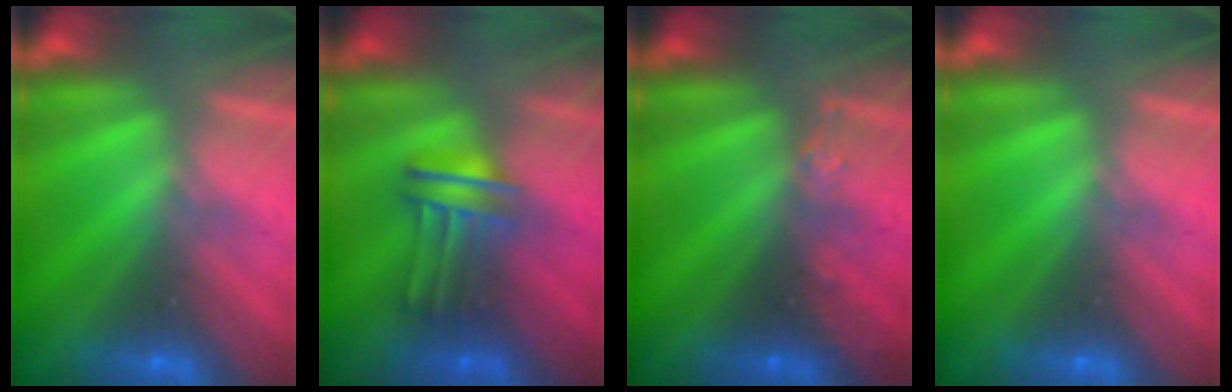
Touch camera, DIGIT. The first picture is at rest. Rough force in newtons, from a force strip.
{"total": 3.3}
{"total": 2.4}
{"total": 0.0}